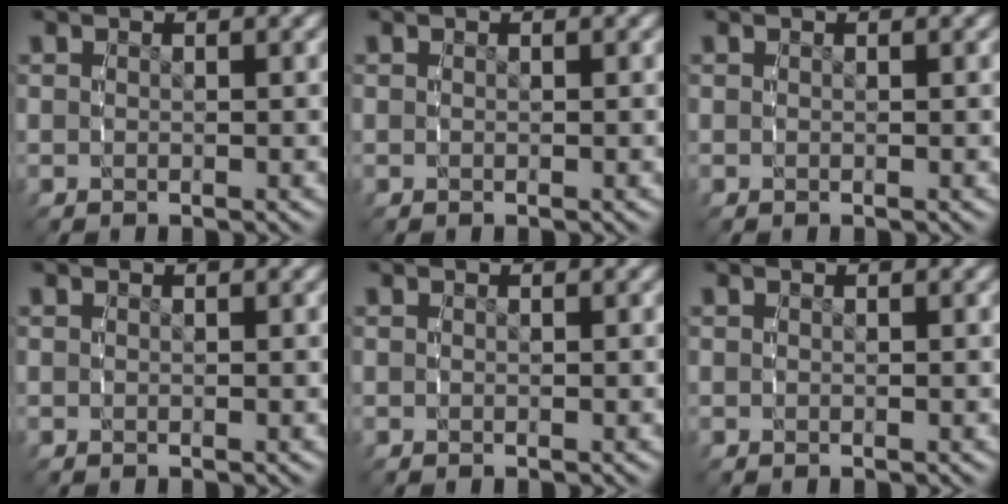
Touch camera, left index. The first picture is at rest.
{"total": 0.0}
{"total": 0.0}
{"total": 0.0}
{"total": 0.0}
{"total": 0.0}